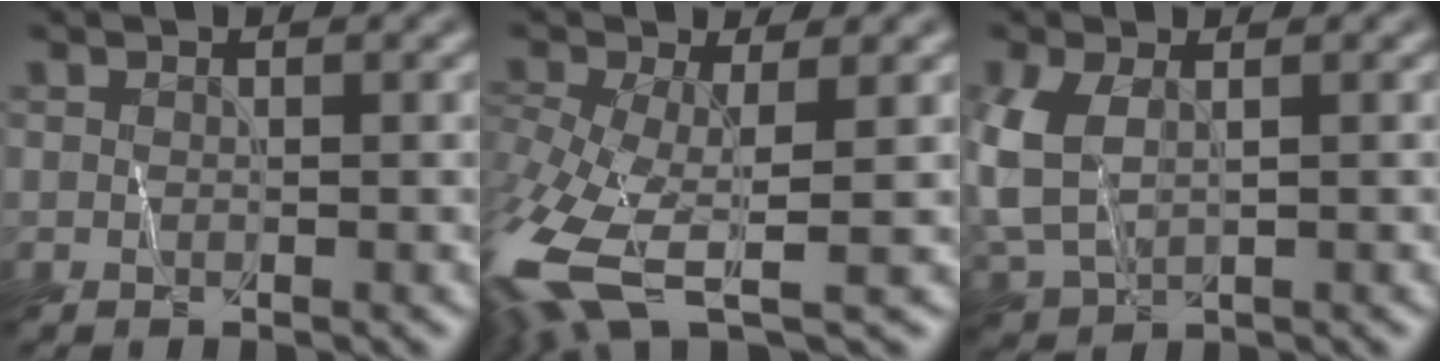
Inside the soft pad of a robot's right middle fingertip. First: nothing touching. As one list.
[{"total": 10.0, "force": [-4.0, 4.2, 8.1], "torque": [-0.201, -0.025, -0.076]}, {"total": 4.6, "force": [0.6, 2.8, 3.6], "torque": [-0.101, -0.001, 0.013]}]